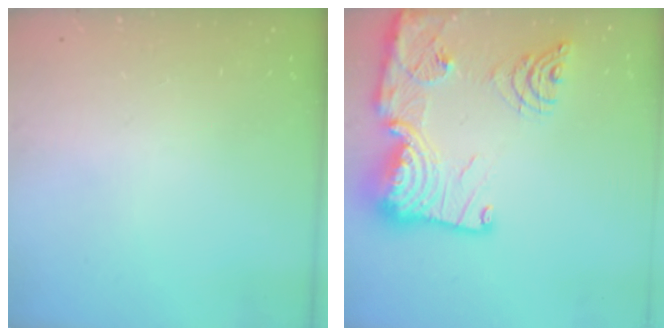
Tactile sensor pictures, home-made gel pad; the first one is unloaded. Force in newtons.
{"total": 25.2, "press": 25.1, "slide": 2.6}